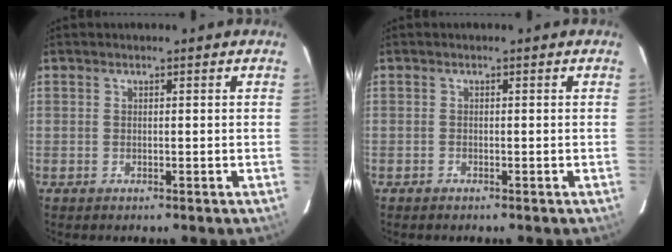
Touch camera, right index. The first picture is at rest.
{"total": 0.0}